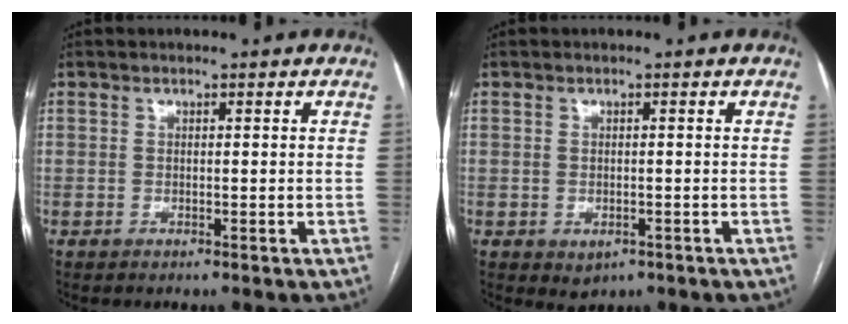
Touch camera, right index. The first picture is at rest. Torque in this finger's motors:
{"motor_torque": [0.81, -0.57, 0.11, 0.00]}